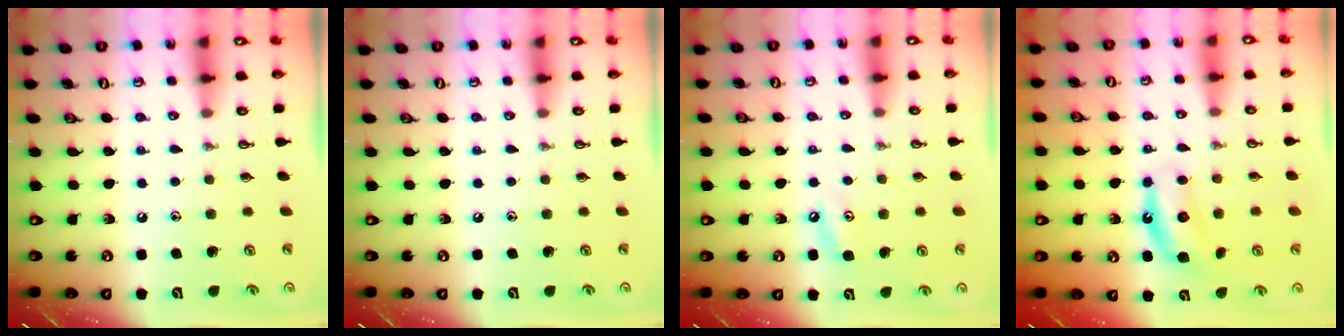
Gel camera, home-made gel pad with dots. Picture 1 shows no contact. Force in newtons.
{"total": 0.0}
{"total": 4.4, "press": 4.4, "slide": 0.7}
{"total": 6.5, "press": 6.4, "slide": 1.0}